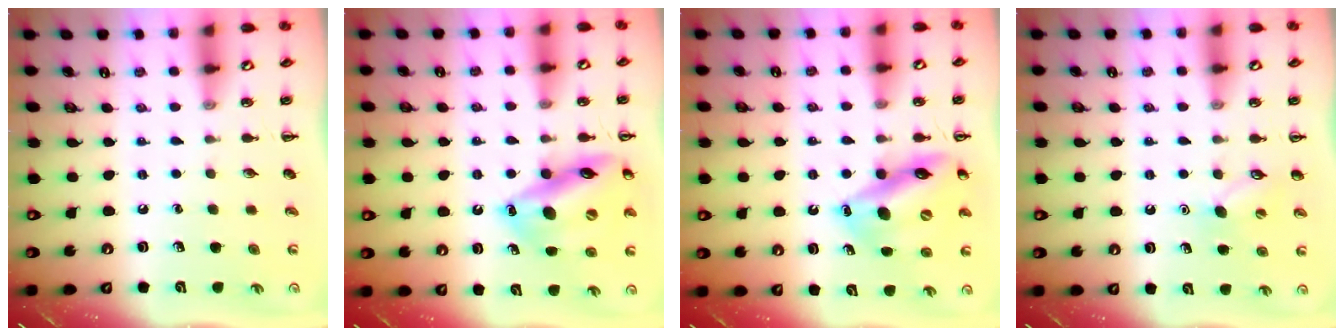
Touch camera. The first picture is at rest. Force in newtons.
{"total": 17.3, "press": 17.1, "slide": 2.7}
{"total": 15.0, "press": 14.6, "slide": 3.7}
{"total": 6.3, "press": 6.0, "slide": 1.7}